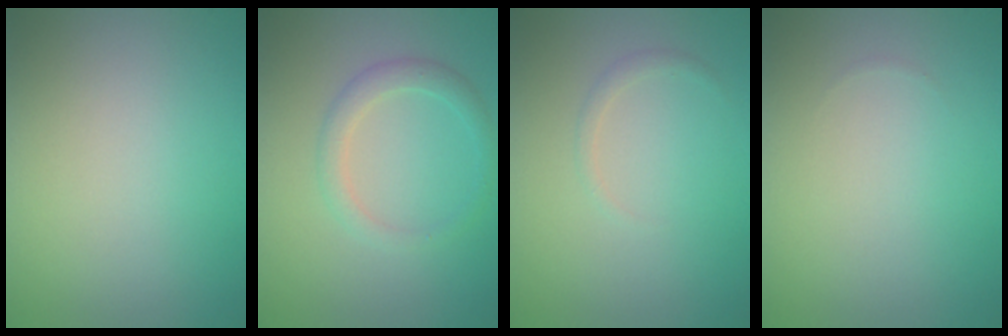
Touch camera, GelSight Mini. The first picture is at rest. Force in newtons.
{"total": 2.0, "press": 2.0, "slide": 0.0}
{"total": 0.7, "press": 0.7, "slide": 0.1}
{"total": 0.0}